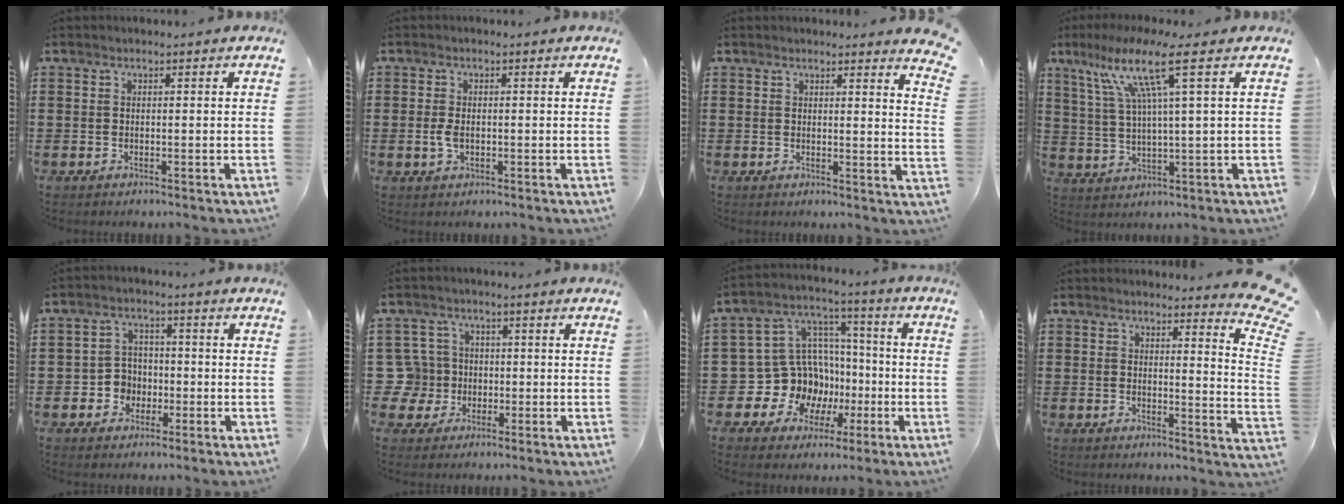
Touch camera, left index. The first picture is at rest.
{"total": 2.3, "force": [-0.3, 1.3, 2.0], "torque": [-0.053, -0.004, -0.010]}
{"total": 2.8, "force": [2.6, -0.3, 0.9], "torque": [-0.018, -0.012, 0.048]}
{"total": 10.4, "force": [5.0, 0.2, 9.1], "torque": [-0.195, -0.003, 0.078]}
{"total": 4.1, "force": [-1.3, 3.7, 1.4], "torque": [-0.037, 0.008, -0.028]}
{"total": 5.0, "force": [-0.5, 4.9, 1.2], "torque": [-0.057, 0.010, -0.013]}
{"total": 12.1, "force": [-2.5, 11.4, 3.4], "torque": [-0.114, -0.008, -0.023]}
{"total": 4.5, "force": [3.9, -0.2, 2.3], "torque": [-0.038, -0.034, 0.063]}